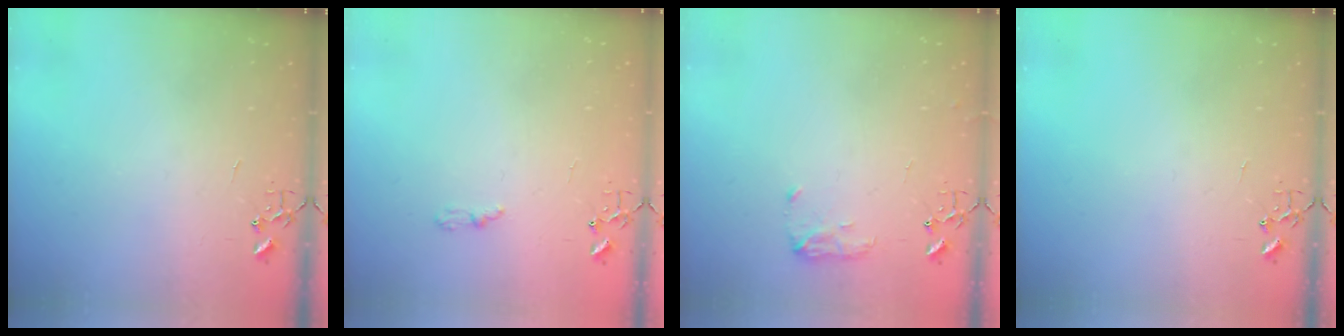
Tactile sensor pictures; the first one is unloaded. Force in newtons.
{"total": 4.6, "press": 4.5, "slide": 0.6}
{"total": 7.2, "press": 7.2, "slide": 0.4}
{"total": 0.0}